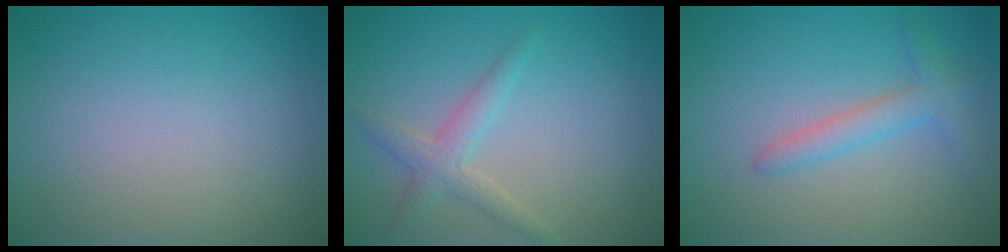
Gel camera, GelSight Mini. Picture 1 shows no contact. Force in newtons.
{"total": 2.4, "press": 2.4, "slide": 0.1}
{"total": 2.4, "press": 2.4, "slide": 0.1}